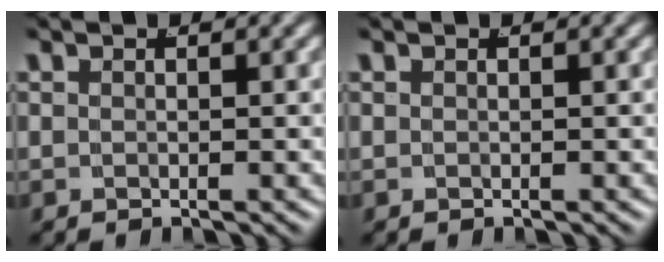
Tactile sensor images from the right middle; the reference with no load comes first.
{"total": 0.0}